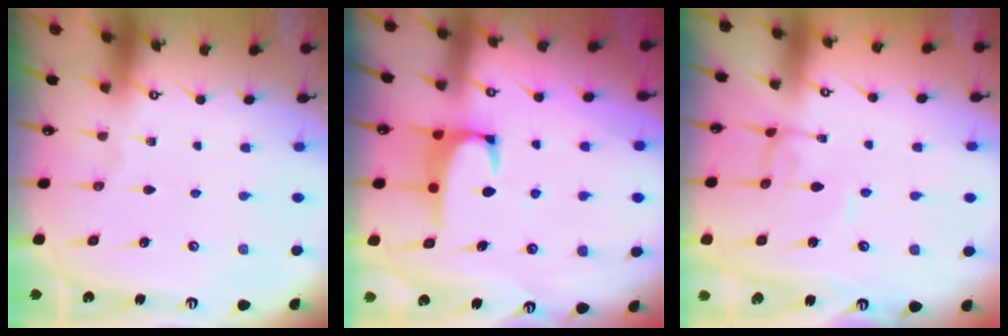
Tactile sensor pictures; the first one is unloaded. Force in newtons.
{"total": 2.8, "press": 2.8, "slide": 0.3}
{"total": 2.0, "press": 2.0, "slide": 0.1}